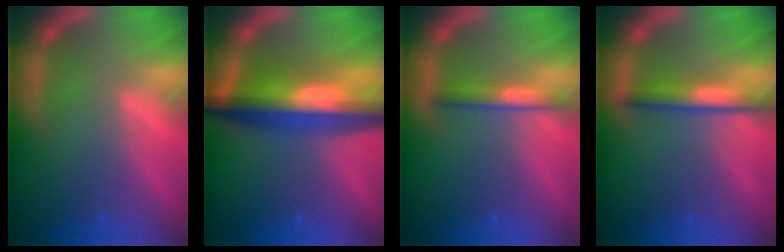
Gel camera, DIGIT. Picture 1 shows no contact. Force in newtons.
{"total": 9.6}
{"total": 2.5}
{"total": 3.4}